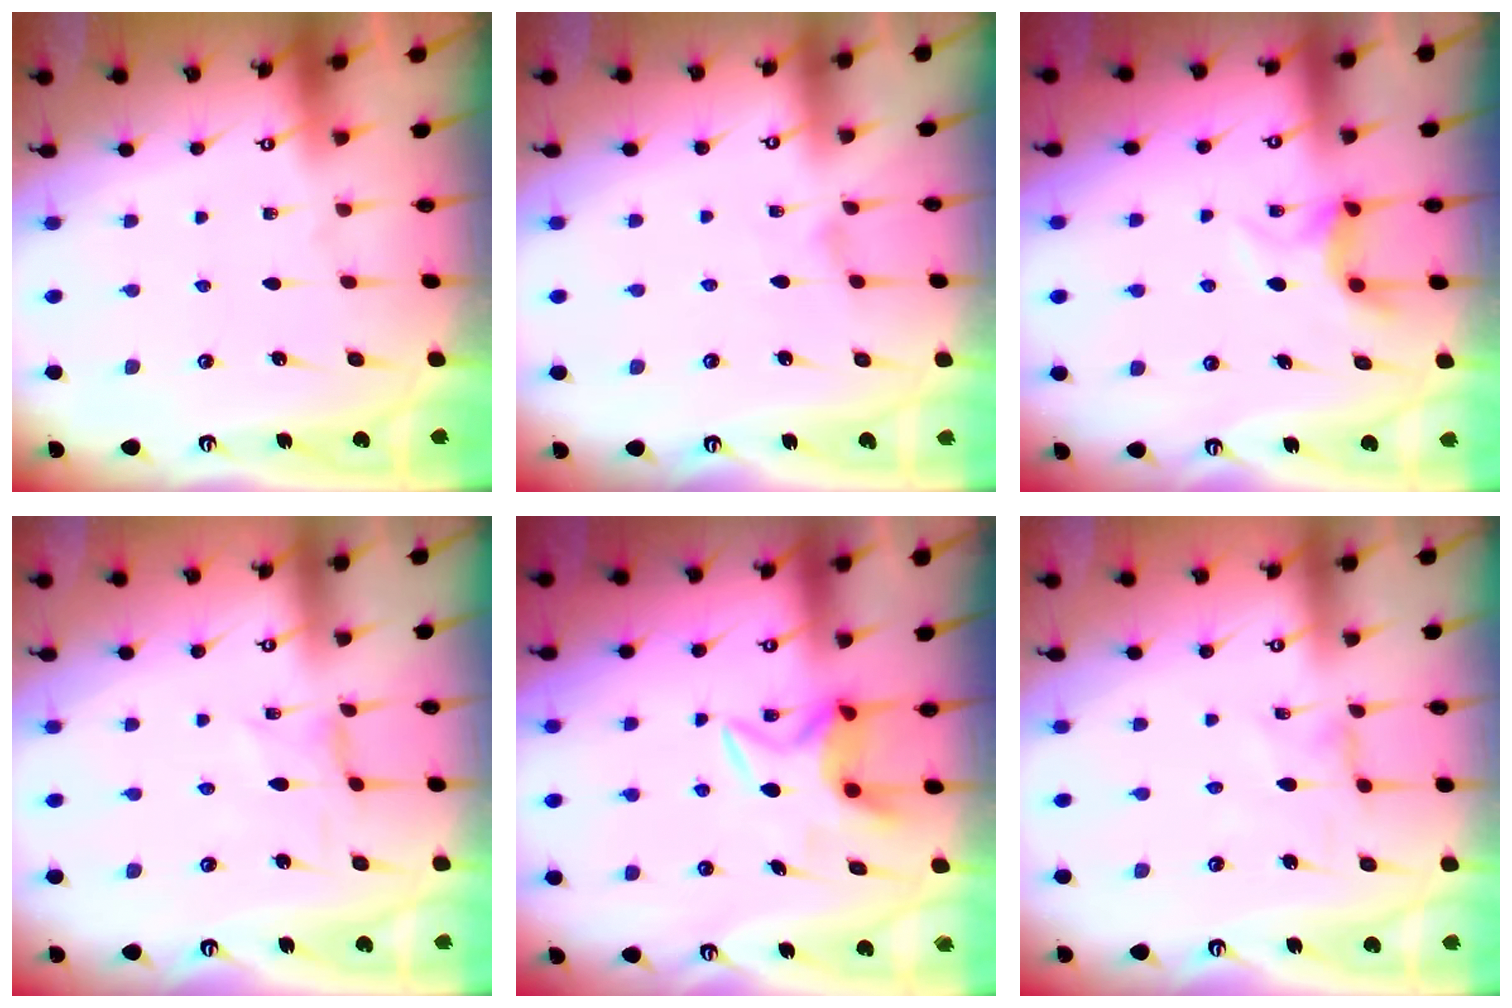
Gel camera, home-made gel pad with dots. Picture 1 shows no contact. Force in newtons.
{"total": 1.0, "press": 0.9, "slide": 0.3}
{"total": 5.8, "press": 5.7, "slide": 0.6}
{"total": 0.0}
{"total": 6.3, "press": 6.2, "slide": 0.7}
{"total": 0.0}